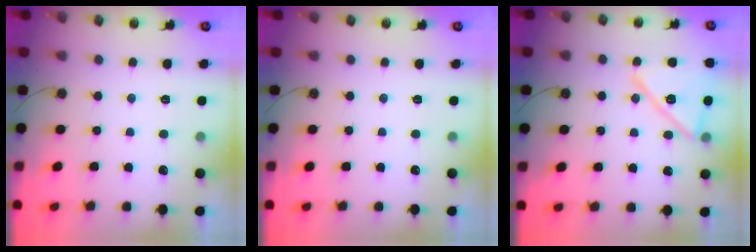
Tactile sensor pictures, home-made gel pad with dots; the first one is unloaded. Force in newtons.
{"total": 0.0}
{"total": 15.9, "press": 15.5, "slide": 3.4}